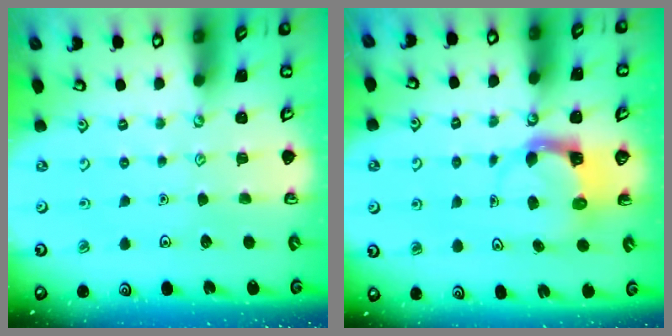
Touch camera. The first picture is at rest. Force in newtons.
{"total": 4.0, "press": 3.9, "slide": 0.4}